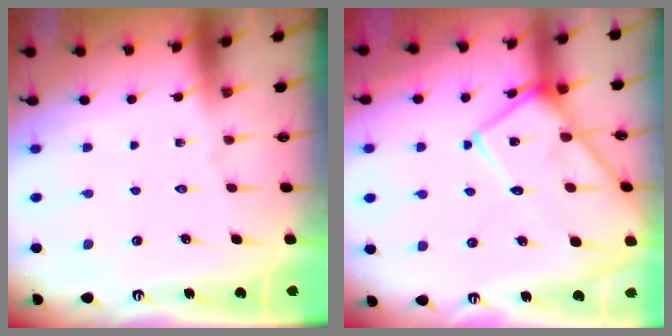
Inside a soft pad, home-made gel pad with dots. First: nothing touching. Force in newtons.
{"total": 16.1, "press": 16.0, "slide": 1.4}